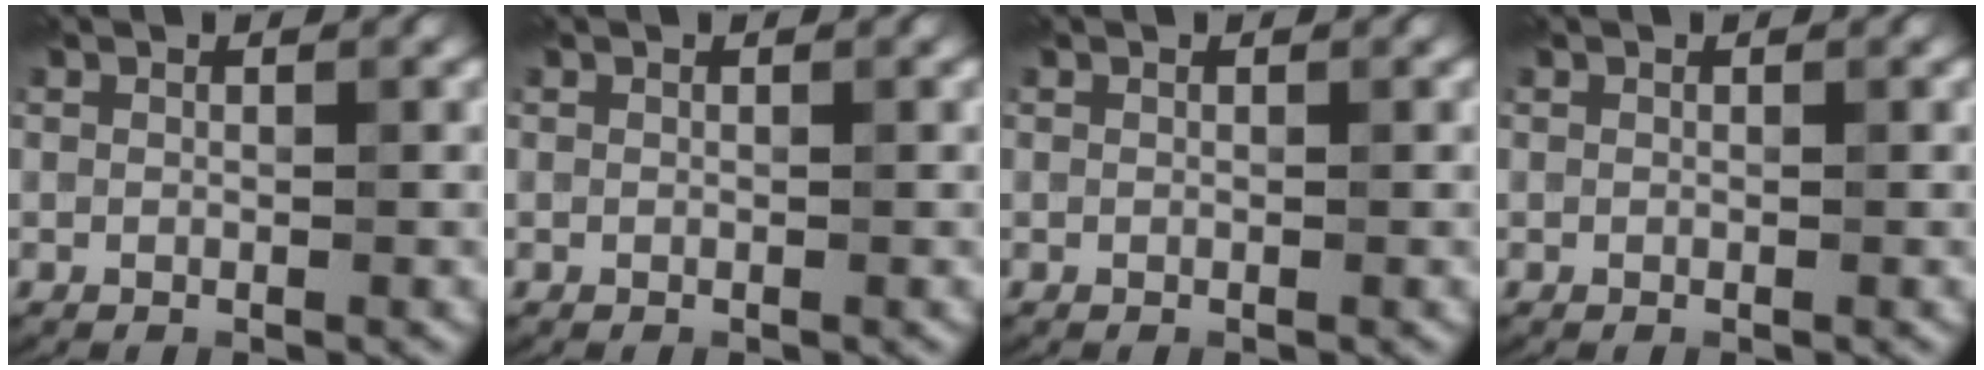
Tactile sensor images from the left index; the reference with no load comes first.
{"total": 0.0}
{"total": 0.0}
{"total": 0.0}